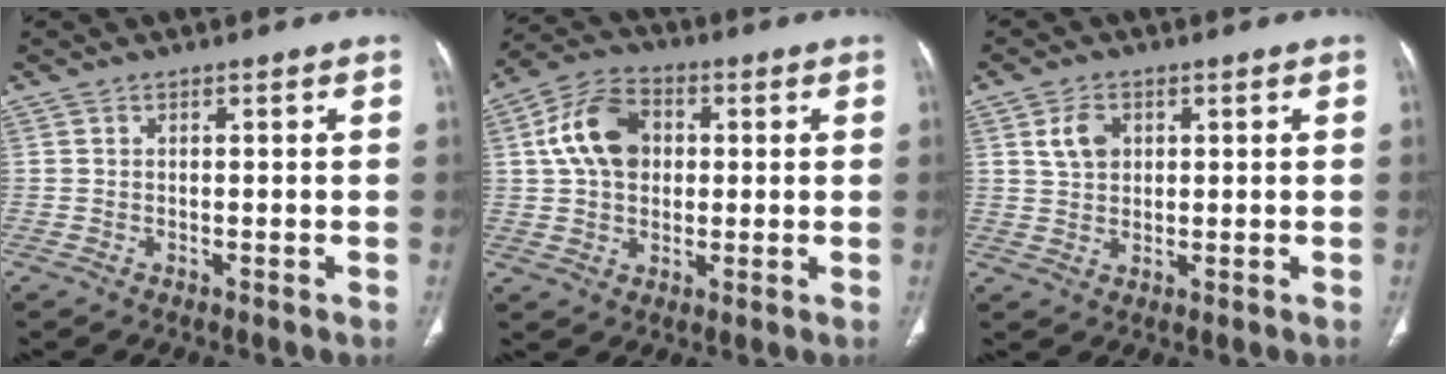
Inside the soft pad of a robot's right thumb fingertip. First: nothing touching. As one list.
[{"total": 11.3, "force": [2.0, 8.1, 7.5], "torque": [-0.121, 0.015, 0.029]}, {"total": 4.6, "force": [1.7, 3.3, 2.7], "torque": [-0.038, -0.003, 0.035]}]